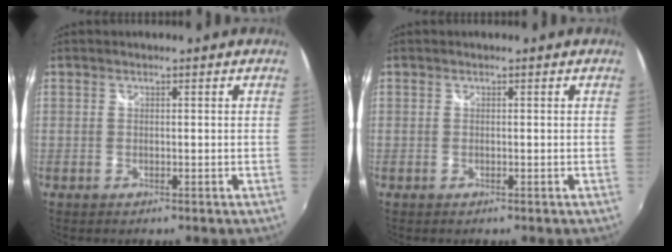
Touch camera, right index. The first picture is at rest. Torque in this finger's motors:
{"motor_torque": [0.00, 0.00, 0.00, 0.00]}